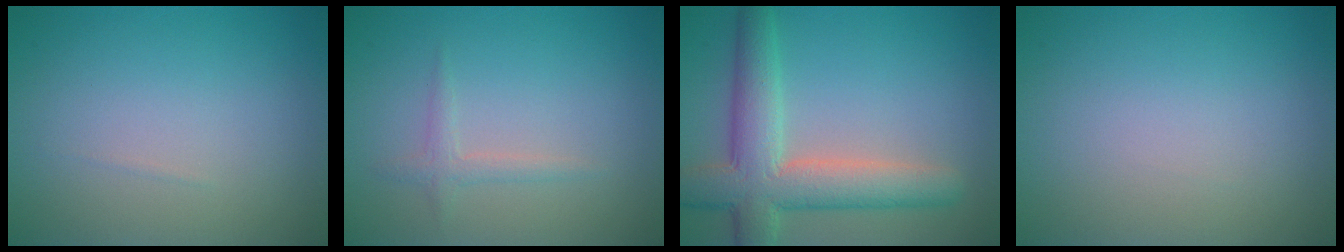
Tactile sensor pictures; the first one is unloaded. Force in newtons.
{"total": 1.3, "press": 1.3, "slide": 0.0}
{"total": 7.1, "press": 7.1, "slide": 0.5}
{"total": 0.0}